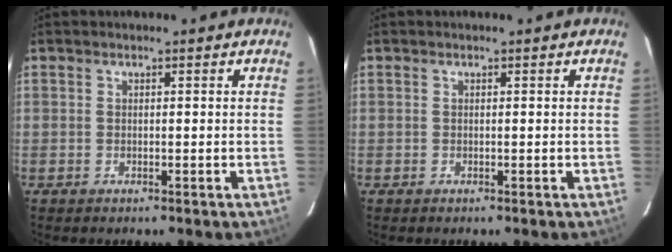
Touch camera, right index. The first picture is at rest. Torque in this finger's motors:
{"motor_torque": [-0.04, 0.00, 0.03, 0.00]}